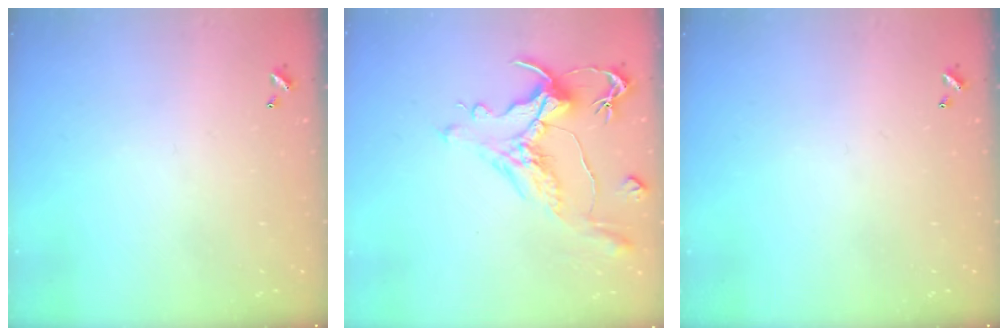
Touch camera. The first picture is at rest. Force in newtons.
{"total": 1.5, "press": 0.4, "slide": 1.5}
{"total": 0.0}